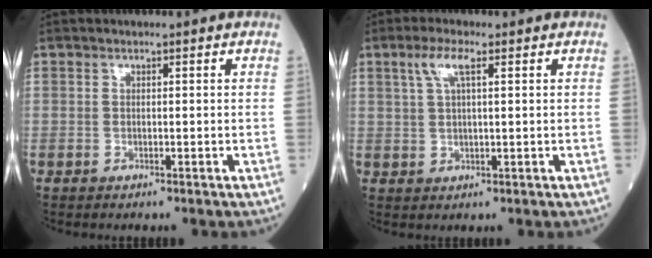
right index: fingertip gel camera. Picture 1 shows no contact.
{"total": 3.8, "force": [1.9, 0.6, 3.3], "torque": [-0.076, 0.013, 0.042]}